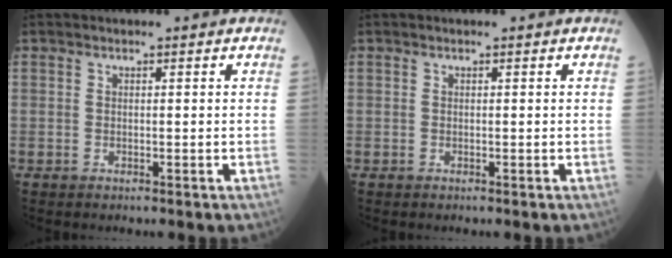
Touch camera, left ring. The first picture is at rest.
{"total": 0.0}